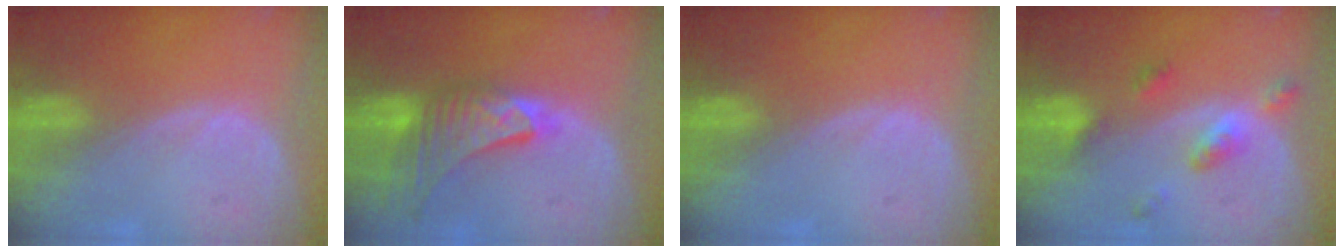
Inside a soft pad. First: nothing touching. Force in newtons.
{"total": 9.2, "press": 8.2, "slide": 4.2}
{"total": 0.0}
{"total": 5.1, "press": 4.6, "slide": 2.2}